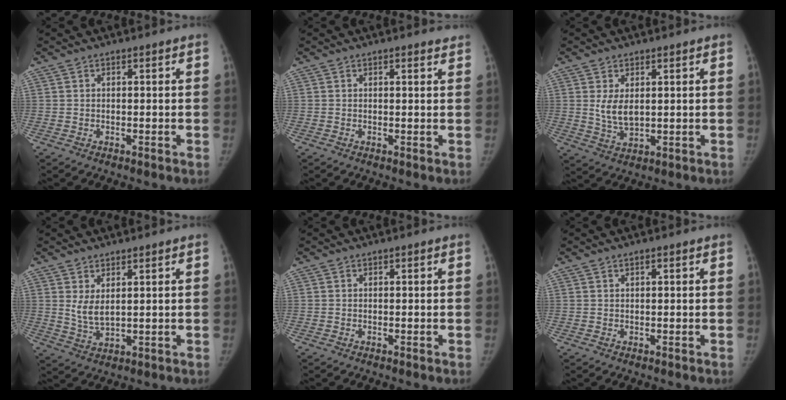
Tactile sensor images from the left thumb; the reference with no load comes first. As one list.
[{"total": 1.3, "force": [1.2, 0.2, 0.4], "torque": [-0.002, -0.006, 0.013]}, {"total": 4.8, "force": [1.1, 2.8, 3.7], "torque": [-0.063, -0.015, 0.029]}, {"total": 4.1, "force": [1.6, 1.9, 3.3], "torque": [-0.059, -0.020, 0.040]}, {"total": 0.0}, {"total": 0.7, "force": [0.4, 0.2, 0.6], "torque": [-0.010, 0.000, 0.007]}]